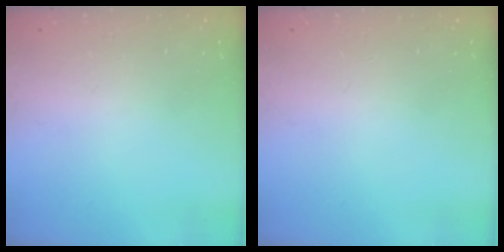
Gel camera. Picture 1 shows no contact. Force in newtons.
{"total": 0.0}